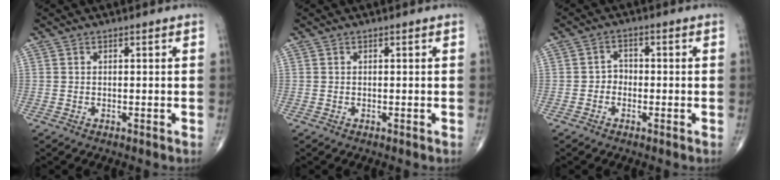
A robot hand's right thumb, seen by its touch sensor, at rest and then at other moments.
{"total": 0.0}
{"total": 2.5, "force": [-0.9, 2.1, 1.0], "torque": [0.001, 0.012, -0.023]}